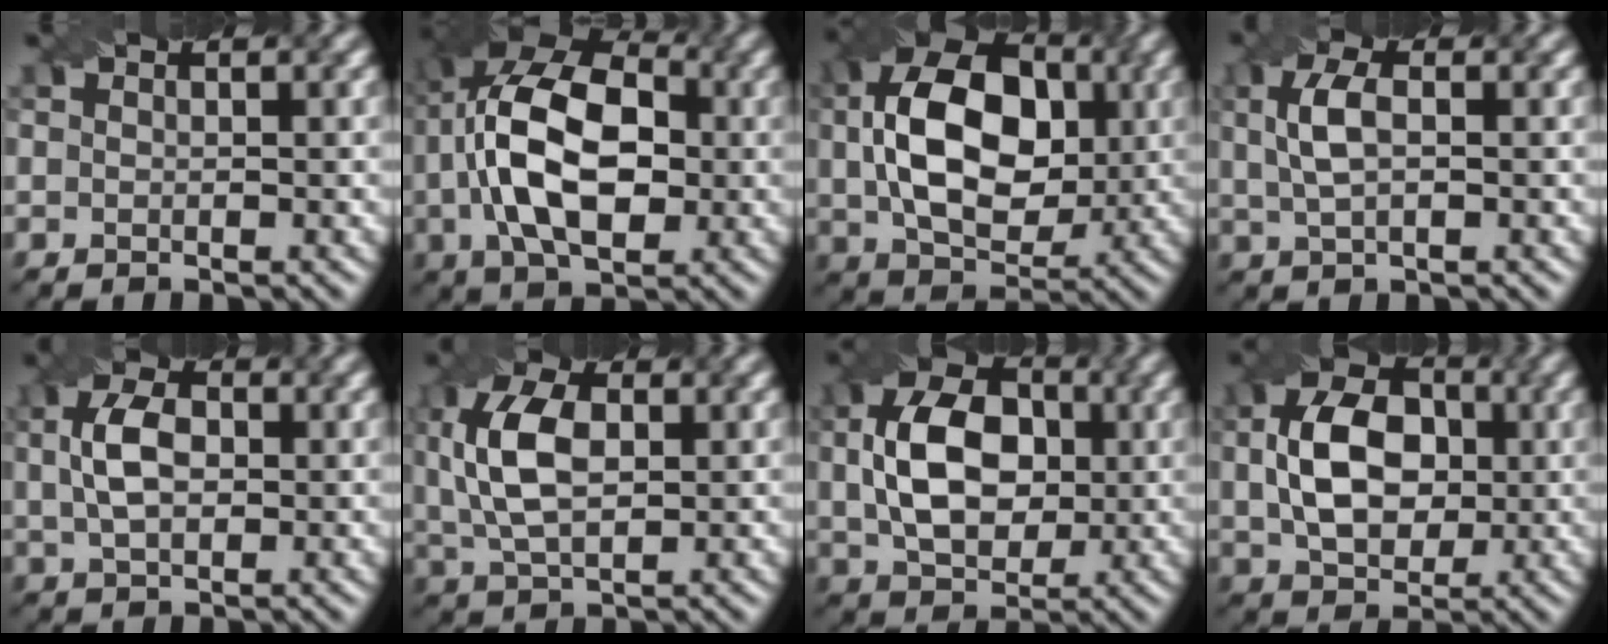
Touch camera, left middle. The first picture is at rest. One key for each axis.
{"total": 12.8, "fx": 0.4, "fy": 7.5, "fz": 10.4, "tx": -0.199, "ty": 0.022, "tz": -0.003}
{"total": 12.4, "fx": 1.4, "fy": 8.3, "fz": 9.1, "tx": -0.178, "ty": 0.003, "tz": 0.027}
{"total": 3.5, "fx": 0.6, "fy": 1.6, "fz": 3.0, "tx": -0.073, "ty": 0.007, "tz": 0.012}
{"total": 4.6, "fx": 0.6, "fy": 2.8, "fz": 3.5, "tx": -0.077, "ty": 0.006, "tz": 0.008}
{"total": 7.4, "fx": 1.3, "fy": 4.2, "fz": 6.0, "tx": -0.137, "ty": 0.010, "tz": 0.024}
{"total": 9.1, "fx": 0.9, "fy": 6.2, "fz": 6.6, "tx": -0.132, "ty": 0.005, "tz": 0.016}
{"total": 8.2, "fx": 0.7, "fy": 5.7, "fz": 5.8, "tx": -0.119, "ty": 0.005, "tz": 0.013}